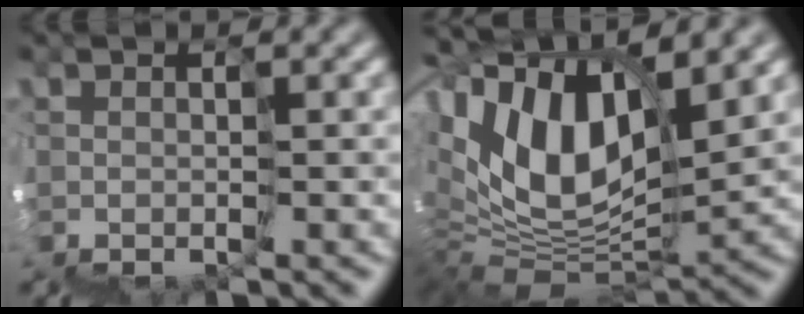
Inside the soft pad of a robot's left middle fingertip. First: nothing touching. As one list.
[{"total": 11.3, "force": [5.3, 5.5, 8.3], "torque": [-0.161, 0.023, 0.099]}]